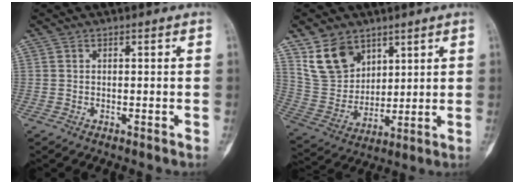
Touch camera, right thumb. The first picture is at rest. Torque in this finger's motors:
{"motor_torque": [0.31, 0.76, 0.24, -0.02, 0.06]}